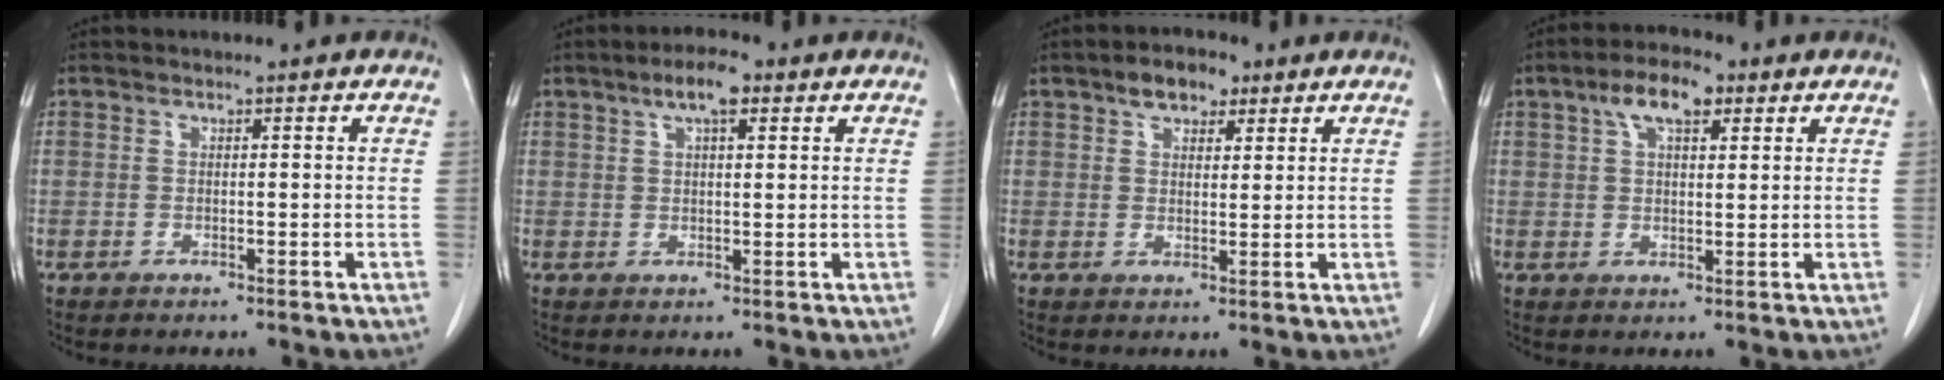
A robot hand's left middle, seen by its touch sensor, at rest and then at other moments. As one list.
[{"total": 4.6, "force": [2.6, 1.3, 3.6], "torque": [-0.068, 0.010, 0.042]}, {"total": 4.6, "force": [2.9, 2.5, 2.6], "torque": [-0.042, 0.014, 0.048]}, {"total": 6.2, "force": [3.2, 2.5, 4.6], "torque": [-0.089, 0.019, 0.054]}]